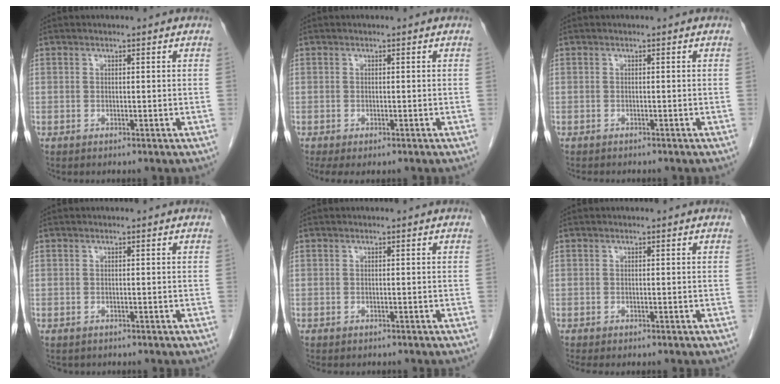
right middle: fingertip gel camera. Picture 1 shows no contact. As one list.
[{"total": 3.4, "force": [-2.4, 1.3, 1.9], "torque": [-0.029, -0.012, -0.033]}, {"total": 3.0, "force": [-2.6, 0.9, 1.2], "torque": [-0.021, -0.008, -0.029]}, {"total": 1.1, "force": [-1.0, 0.6, 0.1], "torque": [-0.015, -0.002, -0.012]}, {"total": 2.4, "force": [-2.1, 0.8, 0.7], "torque": [-0.014, -0.005, -0.024]}, {"total": 2.9, "force": [-2.5, 0.7, 1.3], "torque": [-0.018, -0.008, -0.031]}]